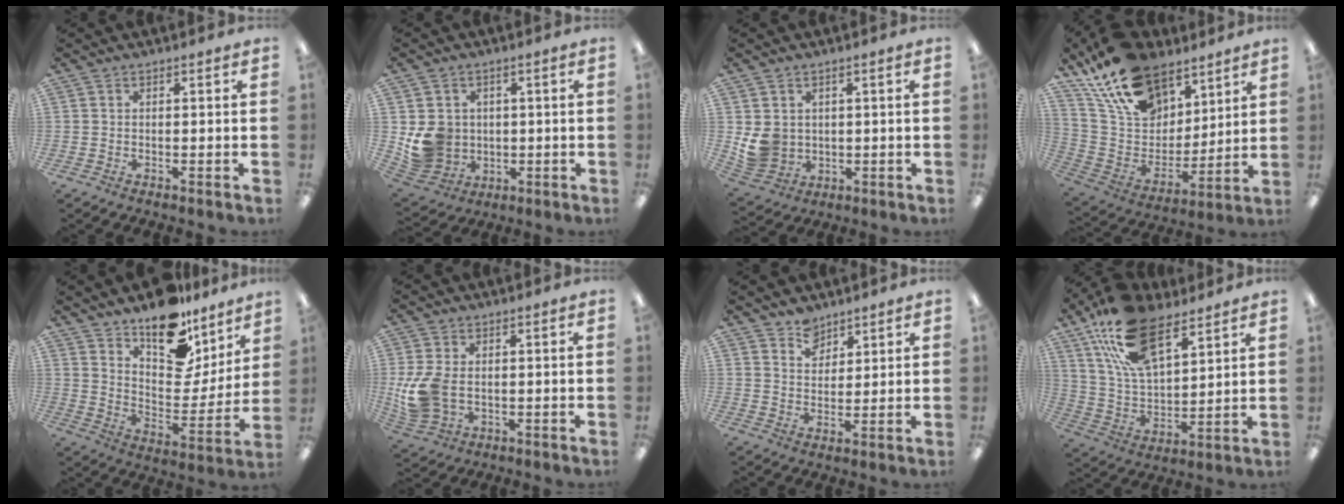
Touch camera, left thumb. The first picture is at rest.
{"total": 8.8, "force": [0.4, 8.3, 2.7], "torque": [-0.066, 0.003, 0.019]}
{"total": 7.0, "force": [1.3, 6.5, 2.3], "torque": [-0.061, -0.003, 0.032]}
{"total": 20.6, "force": [14.6, 11.6, 8.8], "torque": [-0.178, -0.080, 0.273]}
{"total": 15.9, "force": [12.6, 7.4, 6.2], "torque": [-0.094, -0.103, 0.225]}
{"total": 9.9, "force": [-0.4, 6.8, 7.1], "torque": [-0.157, -0.002, -0.004]}
{"total": 5.9, "force": [4.7, 3.4, 0.7], "torque": [-0.008, -0.026, 0.088]}
{"total": 21.0, "force": [12.6, 10.7, 12.9], "torque": [-0.245, -0.047, 0.228]}